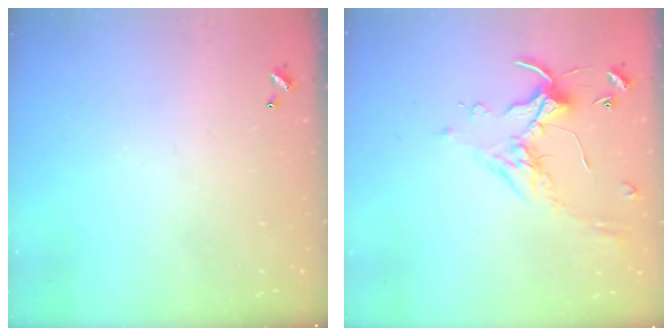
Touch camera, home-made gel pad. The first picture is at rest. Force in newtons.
{"total": 0.7, "press": 0.6, "slide": 0.4}